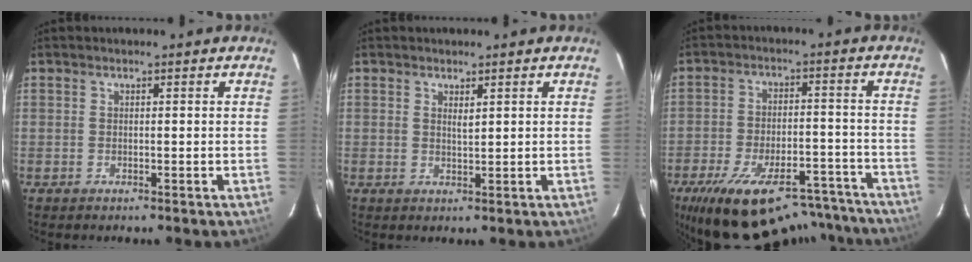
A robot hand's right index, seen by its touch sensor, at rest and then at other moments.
{"total": 1.2, "force": [0.7, 0.5, 0.9], "torque": [-0.016, 0.000, 0.012]}
{"total": 24.2, "force": [-19.5, 8.9, 11.2], "torque": [-0.211, 0.001, -0.260]}